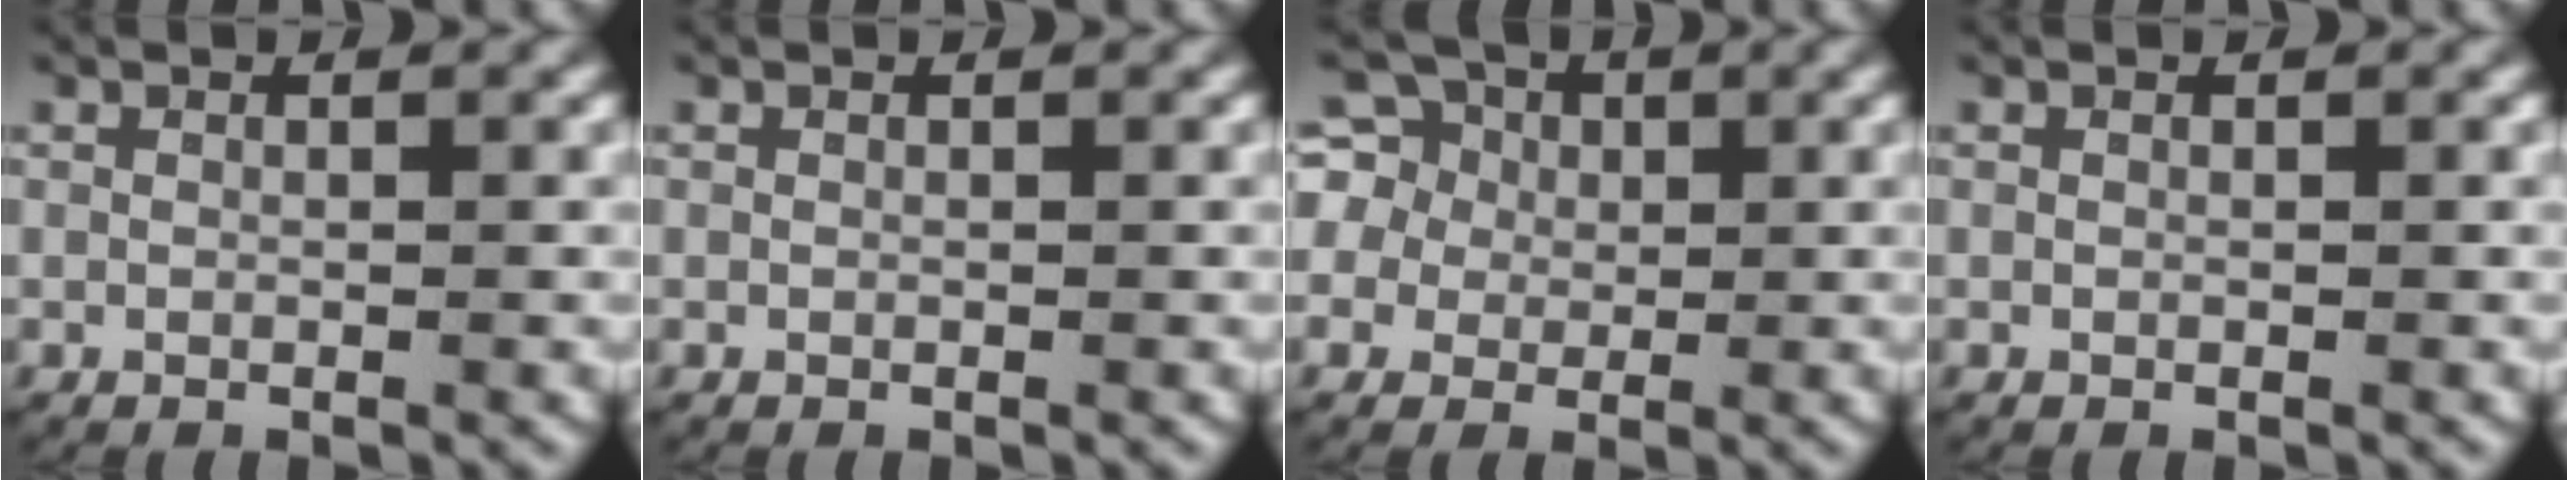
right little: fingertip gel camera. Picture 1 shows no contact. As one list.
[{"total": 0.0}, {"total": 8.0, "force": [0.8, 7.4, 2.9], "torque": [-0.090, -0.017, 0.012]}, {"total": 0.0}]